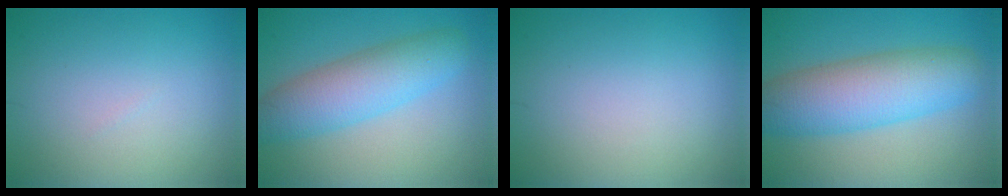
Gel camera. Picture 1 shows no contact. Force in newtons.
{"total": 6.2, "press": 6.2, "slide": 0.2}
{"total": 0.0}
{"total": 8.4, "press": 8.4, "slide": 0.2}